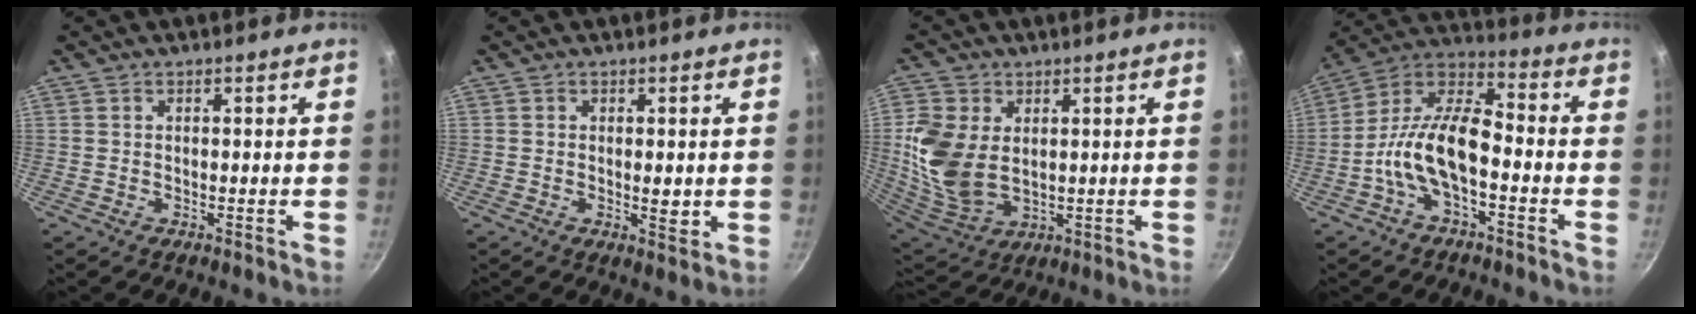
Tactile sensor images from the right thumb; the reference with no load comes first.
{"total": 2.9, "force": [0.0, 1.2, 2.7], "torque": [-0.041, -0.010, 0.001]}
{"total": 13.2, "force": [1.8, 9.1, 9.4], "torque": [-0.187, -0.020, 0.049]}
{"total": 13.6, "force": [-4.1, 6.4, 11.3], "torque": [-0.201, 0.049, -0.095]}